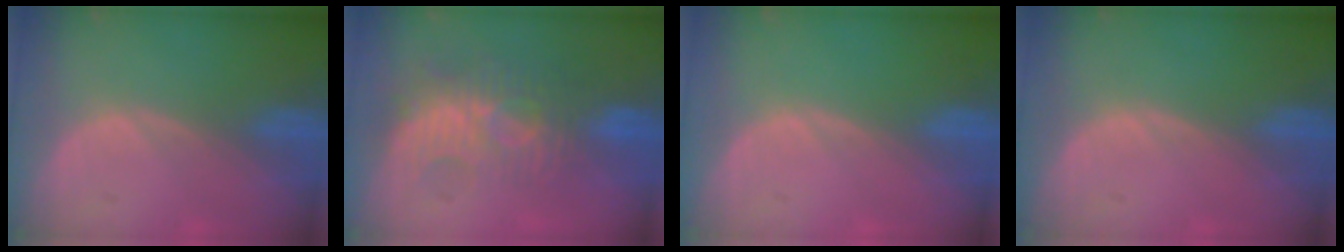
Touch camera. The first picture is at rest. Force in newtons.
{"total": 9.8, "press": 8.5, "slide": 4.8}
{"total": 0.0}
{"total": 0.0}